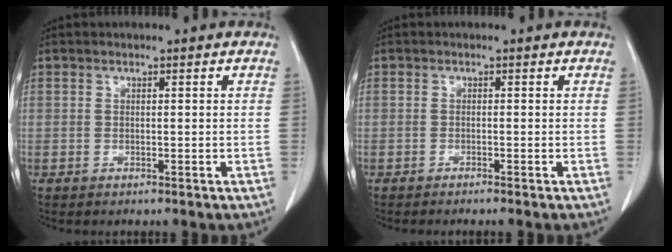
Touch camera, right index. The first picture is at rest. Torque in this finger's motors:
{"motor_torque": [0.03, -0.03, 0.00, 0.01]}